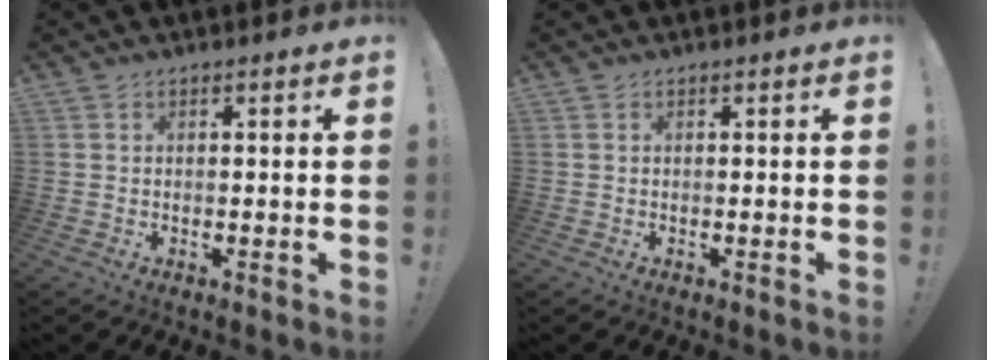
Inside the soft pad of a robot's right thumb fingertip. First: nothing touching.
{"total": 0.0}